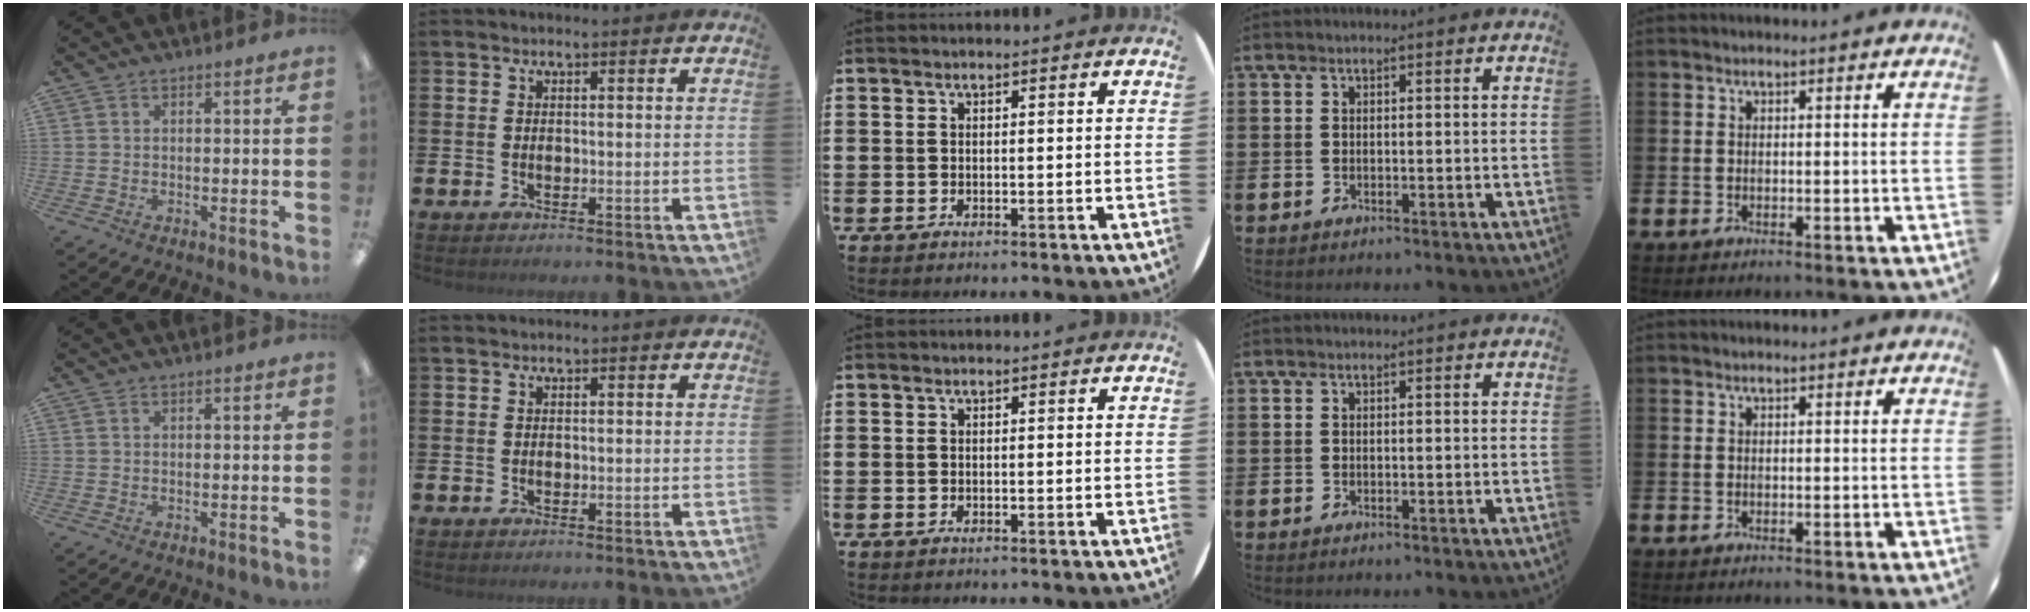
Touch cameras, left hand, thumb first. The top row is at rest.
{}